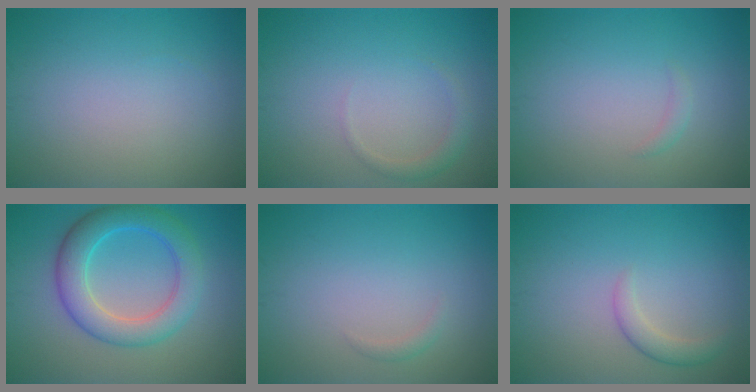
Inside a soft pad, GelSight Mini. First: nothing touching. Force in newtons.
{"total": 1.3, "press": 1.3, "slide": 0.1}
{"total": 0.7, "press": 0.7, "slide": 0.0}
{"total": 5.9, "press": 5.9, "slide": 0.0}
{"total": 0.7, "press": 0.7, "slide": 0.1}
{"total": 1.8, "press": 1.8, "slide": 0.0}